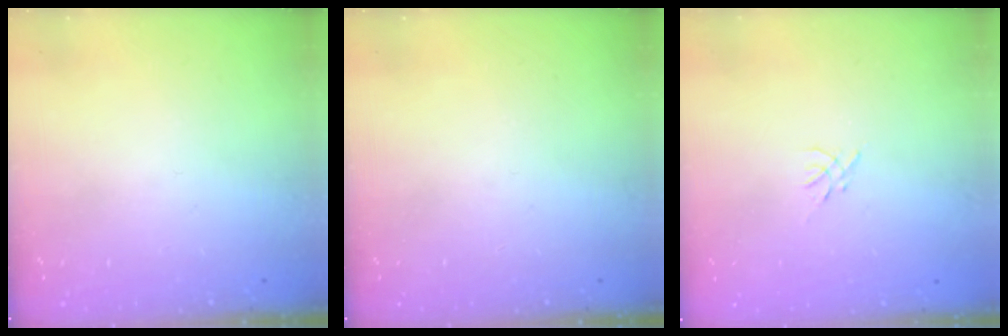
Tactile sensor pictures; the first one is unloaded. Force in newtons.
{"total": 0.0}
{"total": 0.0}